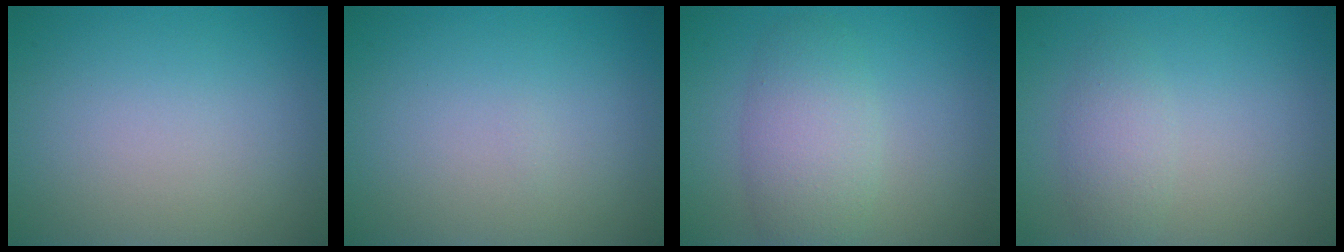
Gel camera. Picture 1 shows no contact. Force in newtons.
{"total": 0.0}
{"total": 4.2, "press": 4.2, "slide": 0.2}
{"total": 2.2, "press": 2.2, "slide": 0.1}